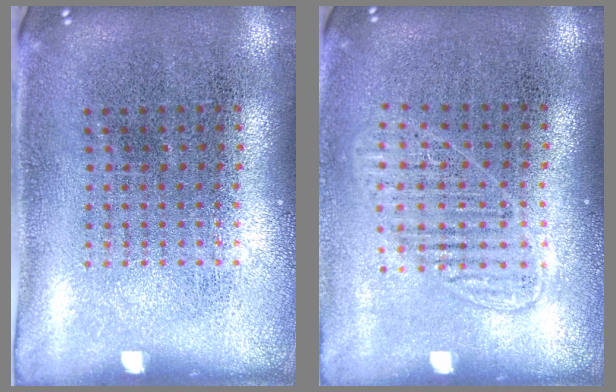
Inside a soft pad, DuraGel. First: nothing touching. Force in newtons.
{"total": 1.4, "press": 1.2, "slide": 0.7}